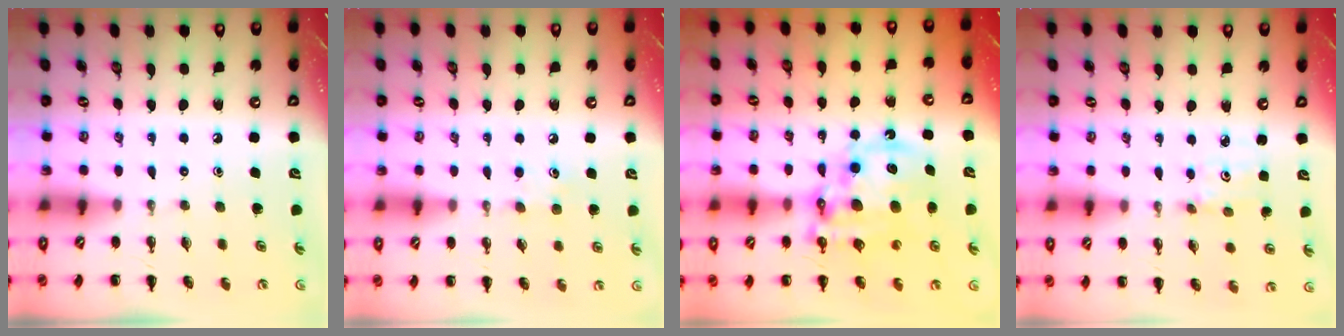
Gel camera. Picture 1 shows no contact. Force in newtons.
{"total": 4.4, "press": 4.2, "slide": 1.2}
{"total": 15.1, "press": 14.6, "slide": 3.7}
{"total": 2.4, "press": 2.3, "slide": 0.8}